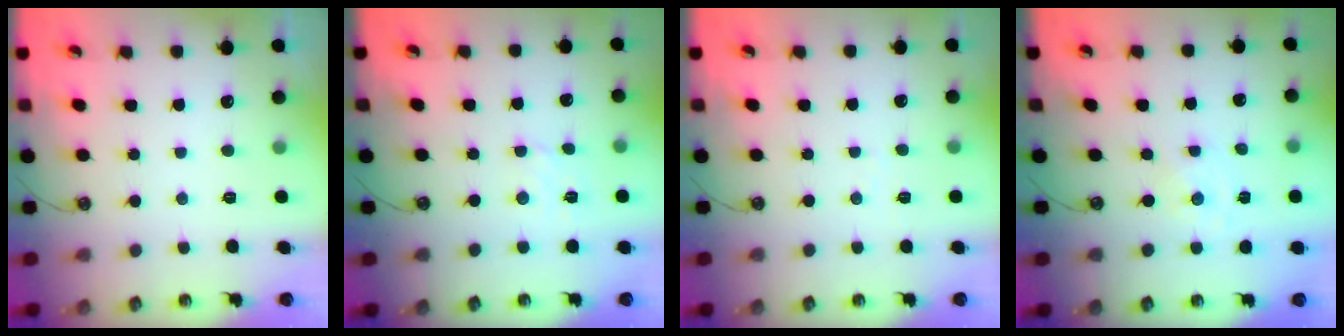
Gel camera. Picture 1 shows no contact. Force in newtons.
{"total": 2.8, "press": 2.7, "slide": 0.5}
{"total": 3.3, "press": 3.3, "slide": 0.4}
{"total": 0.0}